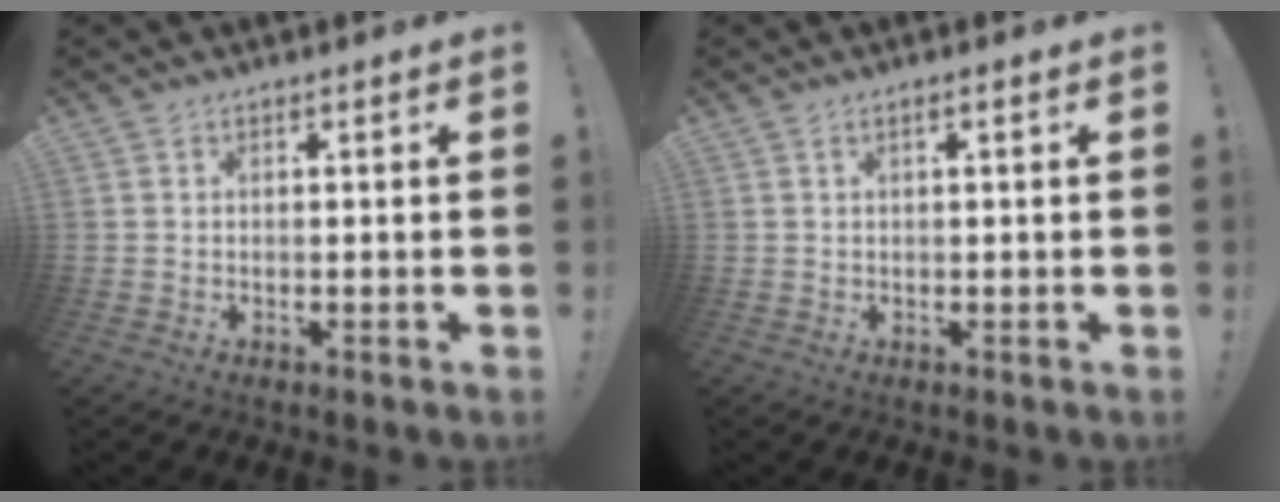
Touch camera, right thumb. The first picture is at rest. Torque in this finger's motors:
{"motor_torque": [-0.05, -0.01, 0.30, -0.11, 0.04]}